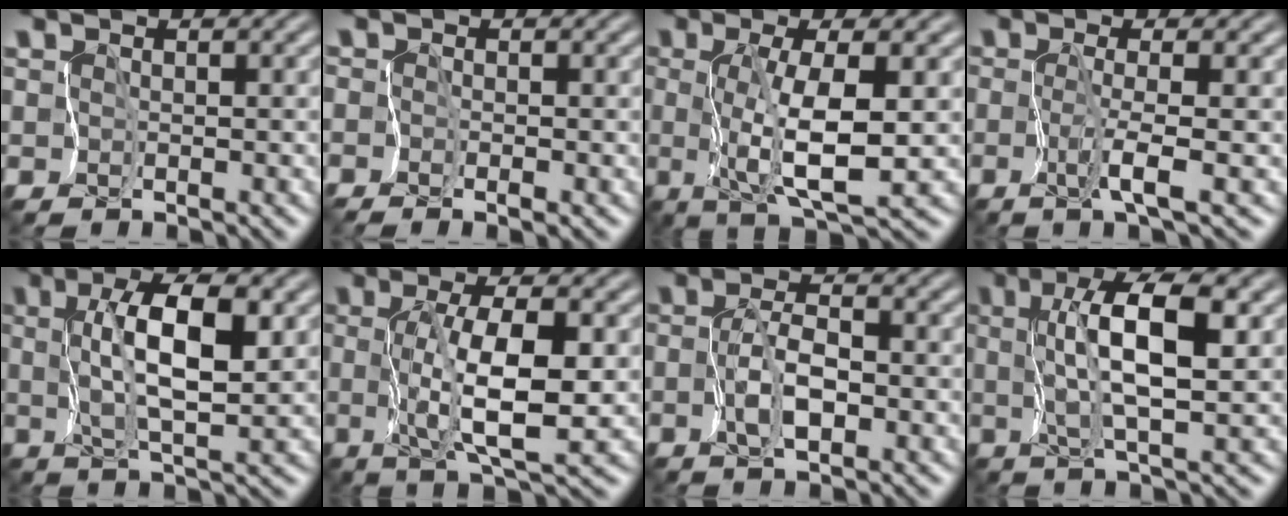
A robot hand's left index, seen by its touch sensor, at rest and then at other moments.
{"total": 0.8, "force": [-0.8, -0.1, 0.2], "torque": [-0.008, -0.004, -0.018]}
{"total": 5.2, "force": [0.1, 0.5, 5.2], "torque": [-0.098, -0.006, 0.005]}
{"total": 2.0, "force": [-0.7, -0.6, 1.8], "torque": [-0.042, -0.003, -0.016]}
{"total": 5.8, "force": [1.2, 1.4, 5.5], "torque": [-0.101, 0.003, 0.022]}
{"total": 6.0, "force": [-0.2, 1.0, 5.9], "torque": [-0.108, -0.005, -0.001]}
{"total": 2.5, "force": [-0.8, 0.9, 2.2], "torque": [-0.051, -0.002, -0.016]}
{"total": 6.3, "force": [1.4, 1.2, 6.1], "torque": [-0.106, 0.007, 0.022]}